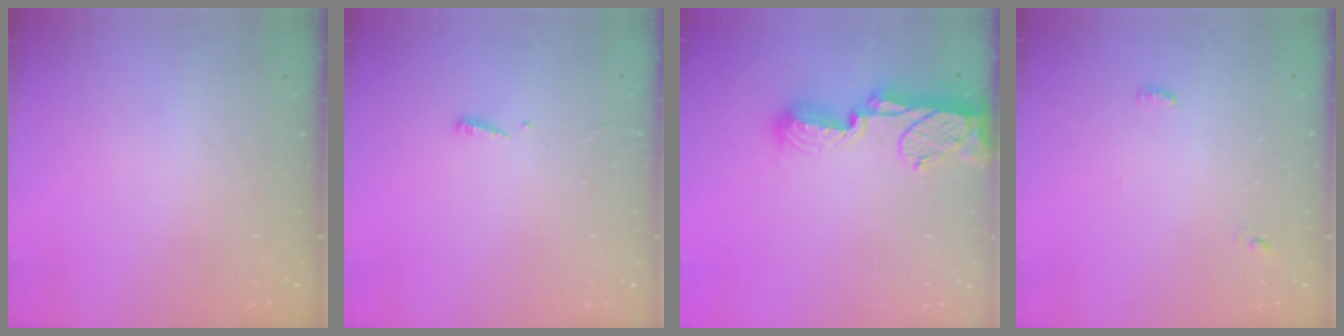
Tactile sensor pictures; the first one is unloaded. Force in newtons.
{"total": 2.4, "press": 2.4, "slide": 0.2}
{"total": 15.4, "press": 14.2, "slide": 6.0}
{"total": 3.6, "press": 3.4, "slide": 1.0}